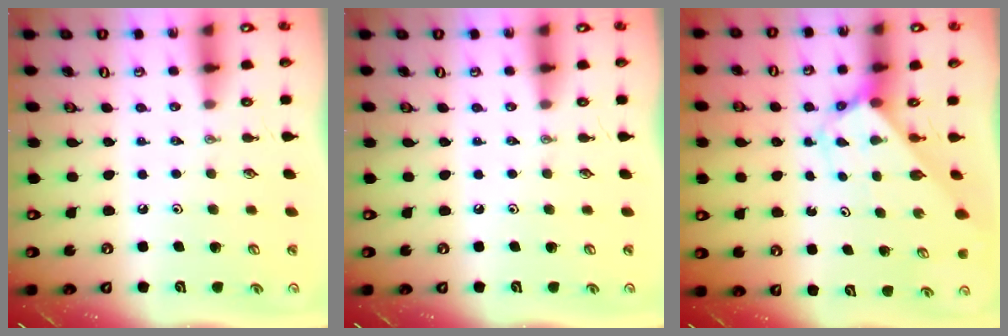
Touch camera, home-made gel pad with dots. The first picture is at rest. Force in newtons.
{"total": 0.0}
{"total": 2.7, "press": 2.7, "slide": 0.2}